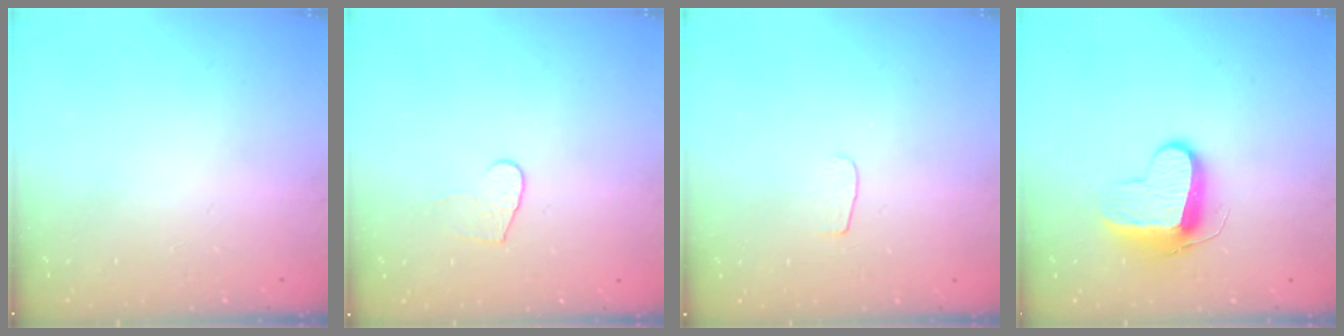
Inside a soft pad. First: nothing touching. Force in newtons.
{"total": 4.7, "press": 4.7, "slide": 0.4}
{"total": 3.1, "press": 3.1, "slide": 0.3}
{"total": 9.8, "press": 9.8, "slide": 0.1}